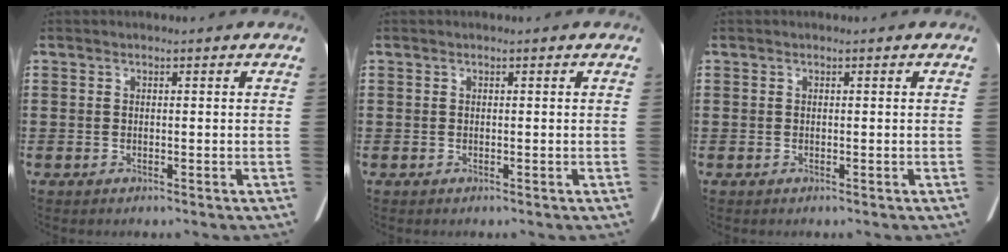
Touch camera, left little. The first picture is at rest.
{"total": 0.0}
{"total": 0.0}